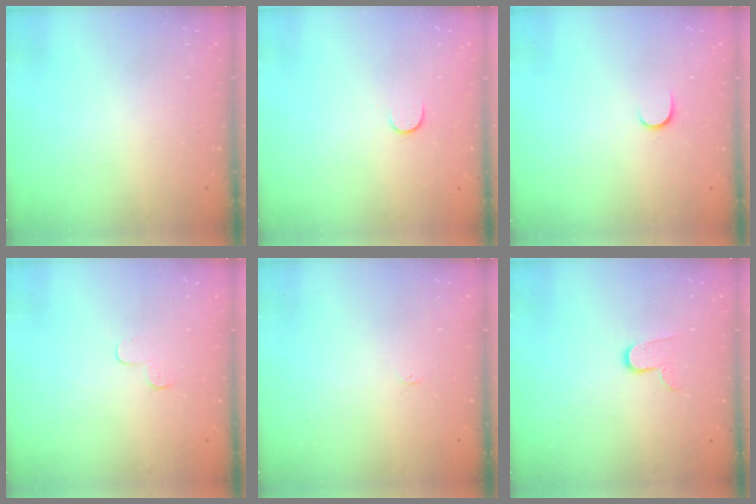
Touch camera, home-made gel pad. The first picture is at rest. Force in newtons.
{"total": 5.0, "press": 5.0, "slide": 0.5}
{"total": 3.9, "press": 3.9, "slide": 0.5}
{"total": 3.5, "press": 3.5, "slide": 0.4}
{"total": 2.4, "press": 2.4, "slide": 0.3}
{"total": 7.6, "press": 7.6, "slide": 0.6}